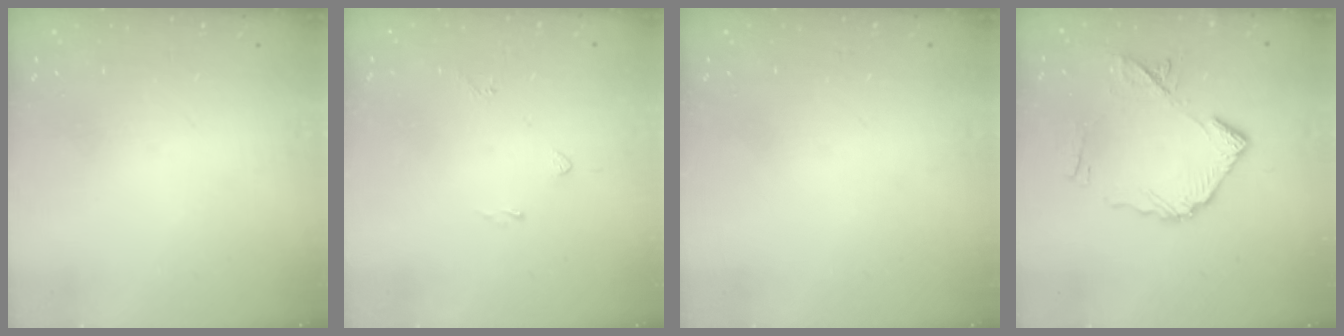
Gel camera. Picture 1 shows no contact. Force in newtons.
{"total": 2.0, "press": 1.9, "slide": 0.8}
{"total": 0.0}
{"total": 13.2, "press": 13.1, "slide": 1.8}